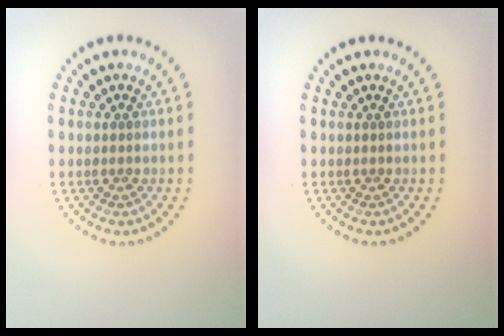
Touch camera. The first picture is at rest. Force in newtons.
{"total": 0.0}